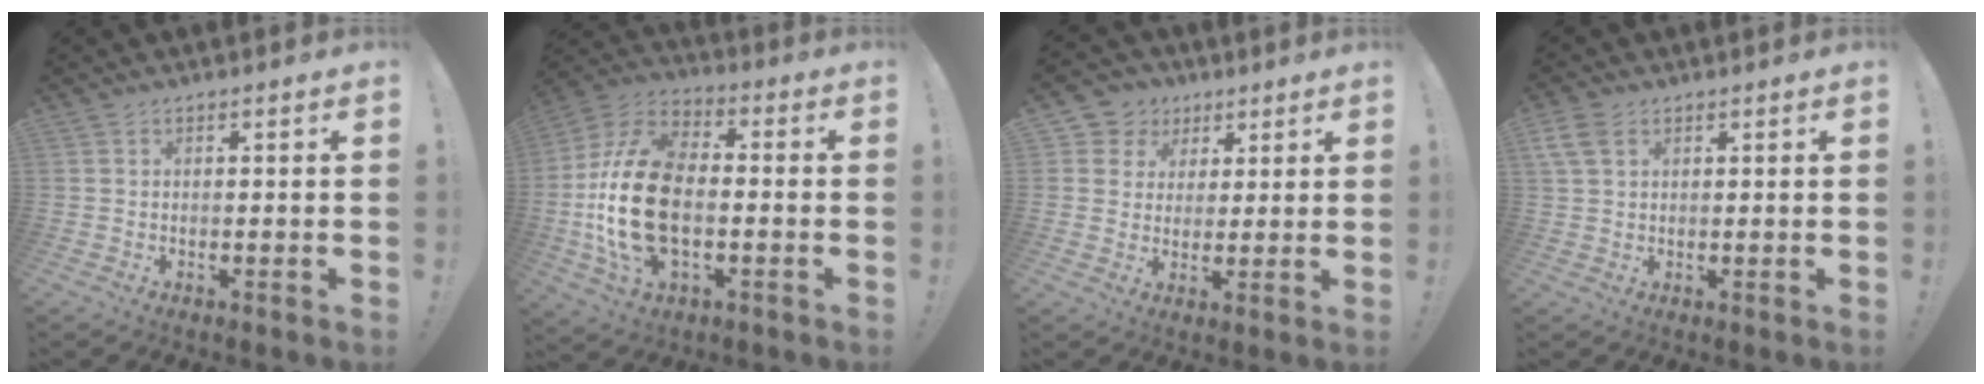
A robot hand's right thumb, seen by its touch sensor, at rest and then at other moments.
{"total": 23.2, "force": [-3.0, 14.4, 17.9], "torque": [-0.346, 0.021, -0.039]}
{"total": 7.5, "force": [2.4, 7.1, 1.3], "torque": [-0.018, -0.010, 0.051]}
{"total": 5.5, "force": [2.5, 3.5, 3.5], "torque": [-0.075, 0.000, 0.050]}